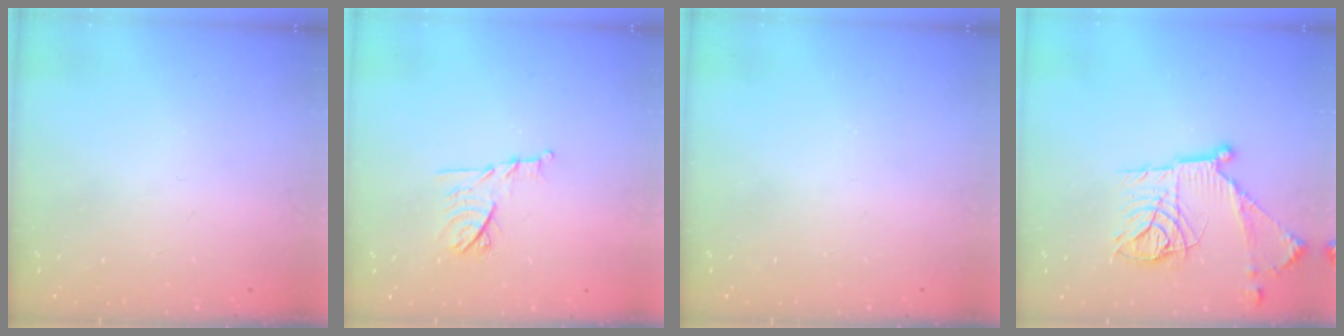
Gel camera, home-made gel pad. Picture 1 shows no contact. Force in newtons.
{"total": 10.5, "press": 10.5, "slide": 0.3}
{"total": 0.0}
{"total": 18.2, "press": 18.2, "slide": 1.2}